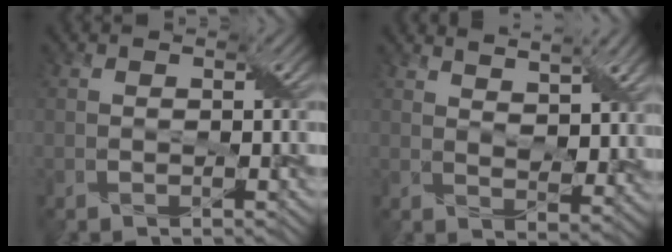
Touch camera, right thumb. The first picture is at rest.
{"total": 6.2, "force": [4.2, 2.1, 4.0], "torque": [-0.069, -0.008, 0.076]}